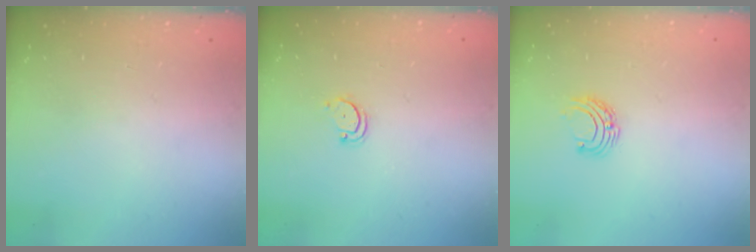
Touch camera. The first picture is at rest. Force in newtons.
{"total": 3.0, "press": 3.0, "slide": 0.2}
{"total": 5.2, "press": 5.2, "slide": 0.5}